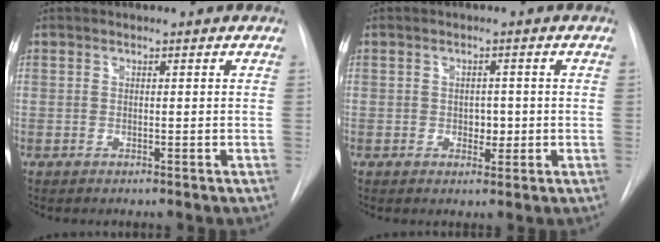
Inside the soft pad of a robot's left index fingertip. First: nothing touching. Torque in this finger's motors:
{"motor_torque": [0.10, 0.14, 0.01, 0.00]}